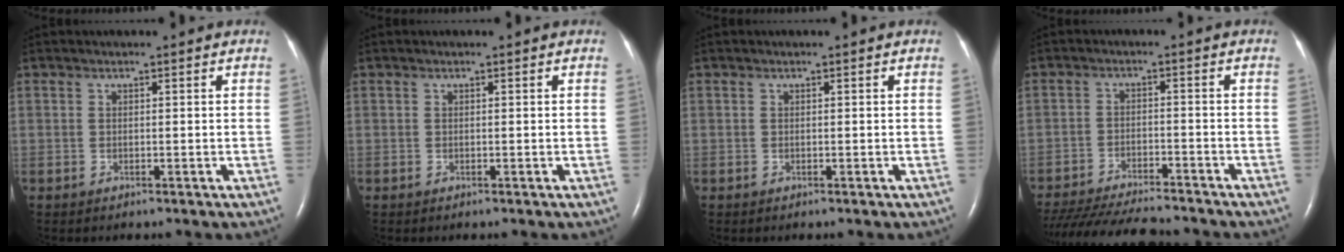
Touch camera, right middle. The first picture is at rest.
{"total": 0.0}
{"total": 0.0}
{"total": 16.1, "force": [-14.6, 2.1, 6.6], "torque": [-0.134, -0.034, -0.219]}